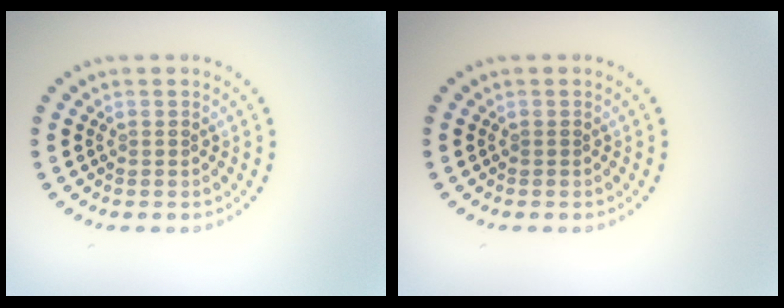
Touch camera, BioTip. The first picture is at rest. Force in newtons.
{"total": 0.0}